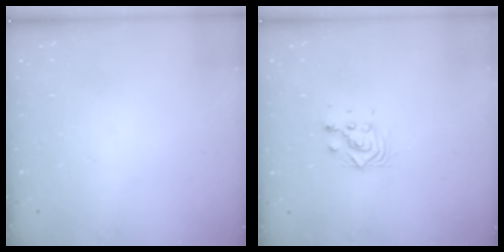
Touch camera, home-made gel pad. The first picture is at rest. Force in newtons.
{"total": 6.1, "press": 6.1, "slide": 0.2}